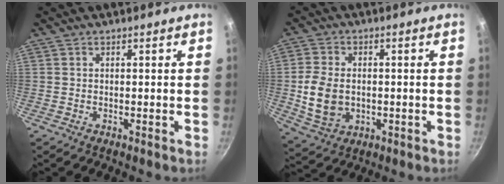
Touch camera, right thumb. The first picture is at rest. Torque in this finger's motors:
{"motor_torque": [-0.35, 0.73, 0.59, 0.64, 0.08]}